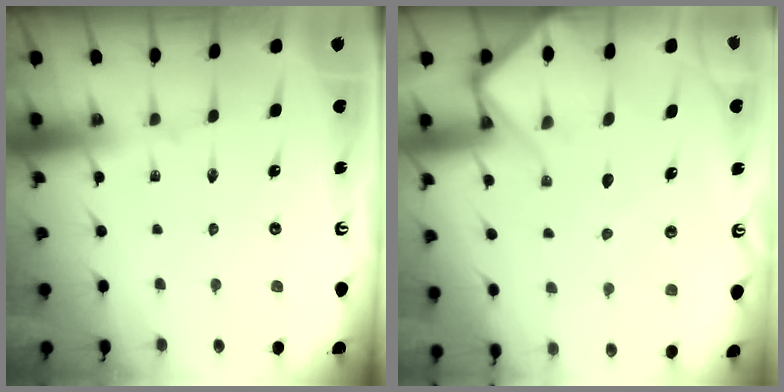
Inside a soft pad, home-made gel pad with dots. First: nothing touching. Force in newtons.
{"total": 8.7, "press": 8.7, "slide": 0.8}